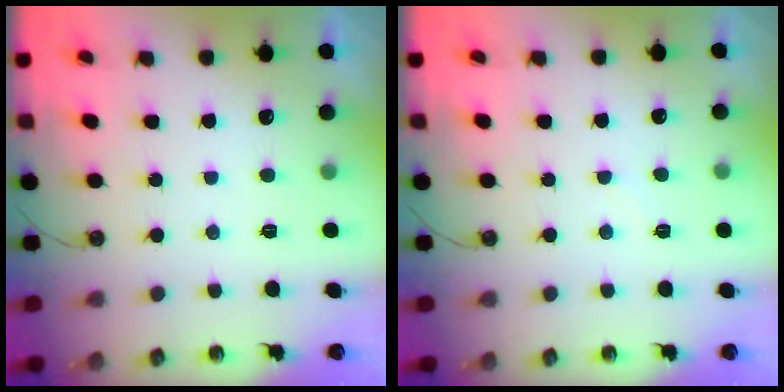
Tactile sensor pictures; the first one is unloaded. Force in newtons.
{"total": 4.1, "press": 4.1, "slide": 0.6}